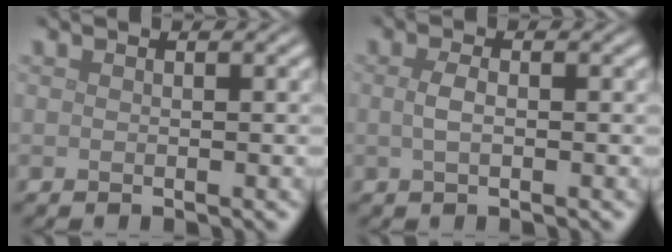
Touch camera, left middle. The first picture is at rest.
{"total": 1.5, "force": [0.0, 0.7, 1.4], "torque": [-0.031, 0.000, -0.001]}